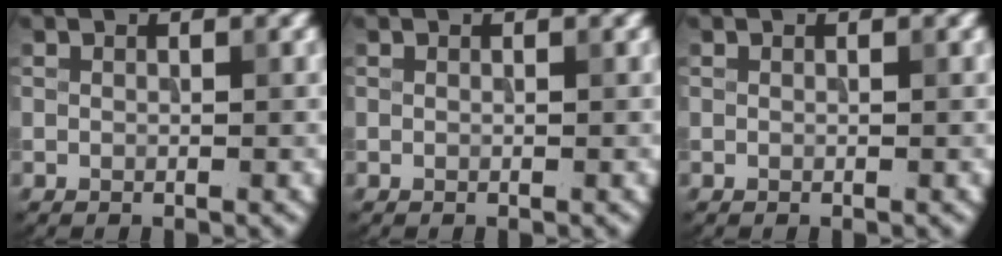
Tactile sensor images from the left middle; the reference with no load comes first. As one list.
[{"total": 0.0}, {"total": 0.0}]